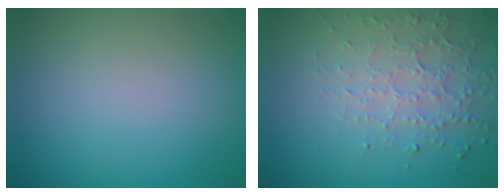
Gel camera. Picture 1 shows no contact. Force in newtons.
{"total": 4.6, "press": 3.2, "slide": 3.2}